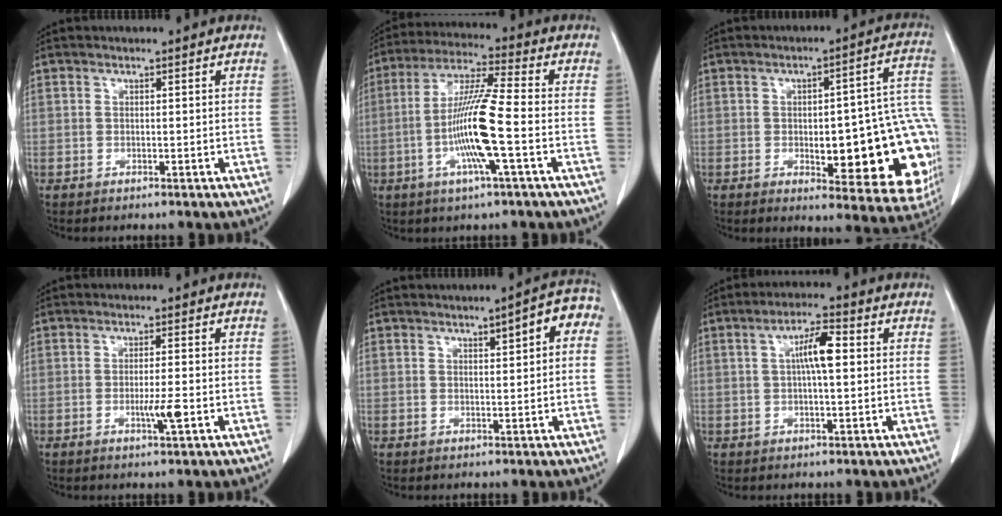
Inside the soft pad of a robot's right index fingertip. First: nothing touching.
{"total": 12.3, "force": [-2.8, -0.1, 12.0], "torque": [-0.235, -0.004, -0.061]}
{"total": 22.4, "force": [-3.7, 6.4, 21.1], "torque": [-0.170, 0.031, -0.024]}
{"total": 3.6, "force": [-1.0, 0.1, 3.4], "torque": [-0.057, -0.004, -0.016]}
{"total": 5.8, "force": [2.1, 1.3, 5.2], "torque": [-0.059, 0.017, 0.019]}
{"total": 5.7, "force": [1.0, 1.0, 5.5], "torque": [-0.097, 0.013, 0.014]}